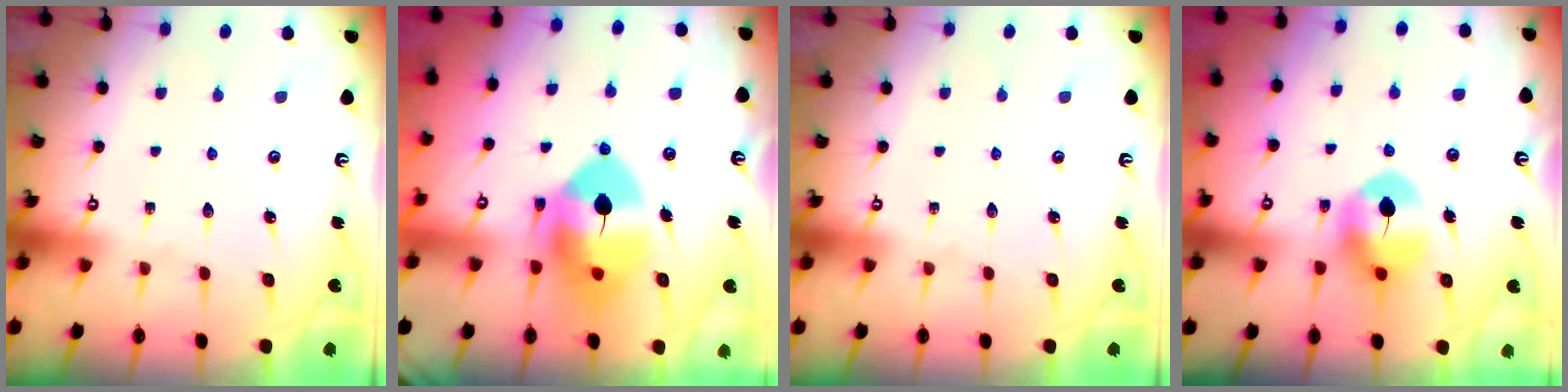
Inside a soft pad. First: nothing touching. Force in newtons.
{"total": 13.6, "press": 13.4, "slide": 2.1}
{"total": 0.0}
{"total": 7.5, "press": 7.4, "slide": 0.4}